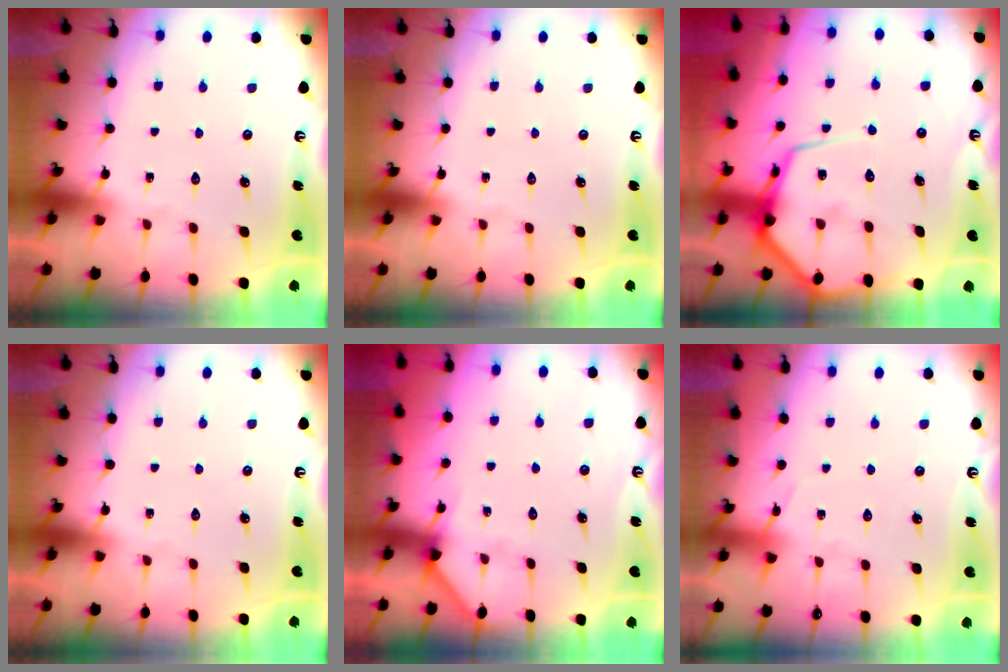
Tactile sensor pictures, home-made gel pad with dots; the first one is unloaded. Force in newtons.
{"total": 0.0}
{"total": 11.6, "press": 11.6, "slide": 1.2}
{"total": 0.0}
{"total": 3.3, "press": 3.3, "slide": 0.1}
{"total": 3.9, "press": 3.8, "slide": 0.6}